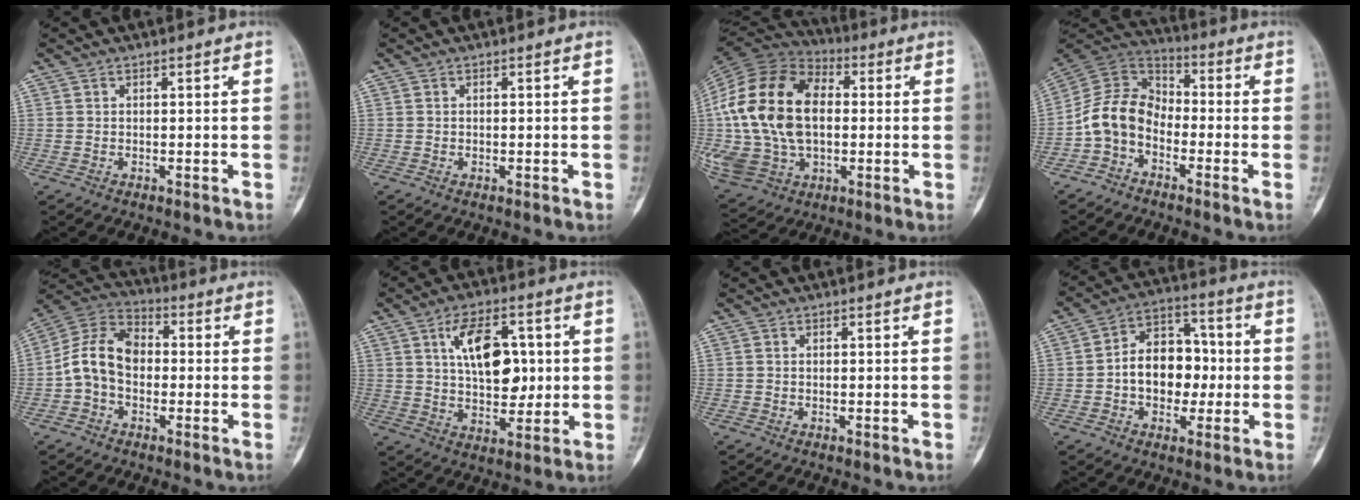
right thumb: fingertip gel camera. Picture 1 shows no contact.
{"total": 0.0}
{"total": 27.0, "force": [1.1, 18.1, 20.0], "torque": [-0.411, 0.014, 0.032]}
{"total": 9.2, "force": [-3.3, 7.4, 4.2], "torque": [-0.072, 0.063, -0.082]}
{"total": 10.0, "force": [-1.2, 8.0, 6.0], "torque": [-0.107, 0.041, -0.037]}
{"total": 13.1, "force": [2.9, 7.6, 10.2], "torque": [-0.133, -0.006, 0.052]}
{"total": 0.0}
{"total": 12.5, "force": [-1.0, 9.1, 8.5], "torque": [-0.088, 0.036, -0.023]}